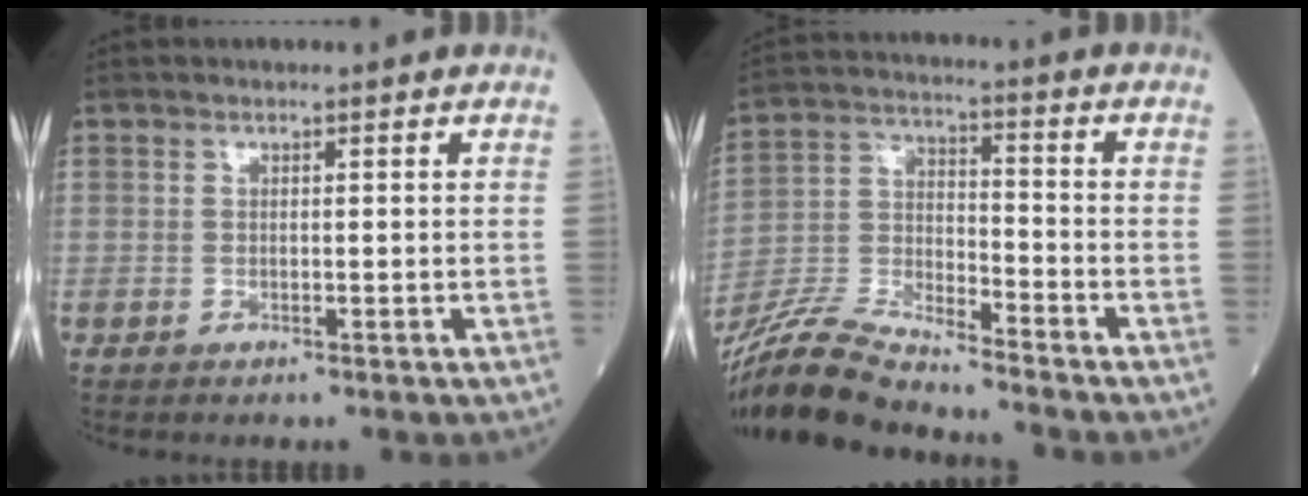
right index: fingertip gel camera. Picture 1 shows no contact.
{"total": 12.5, "force": [-11.8, 0.5, 4.1], "torque": [-0.088, 0.000, -0.229]}